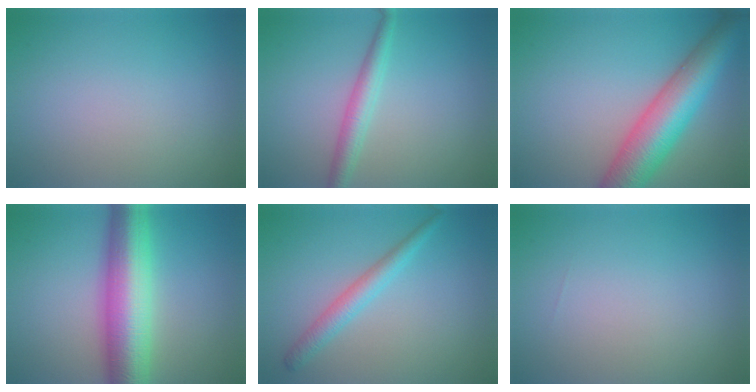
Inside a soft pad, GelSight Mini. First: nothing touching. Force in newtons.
{"total": 2.7, "press": 2.6, "slide": 0.1}
{"total": 8.6, "press": 8.6, "slide": 0.3}
{"total": 9.8, "press": 9.8, "slide": 0.2}
{"total": 2.5, "press": 2.5, "slide": 0.0}
{"total": 0.0}